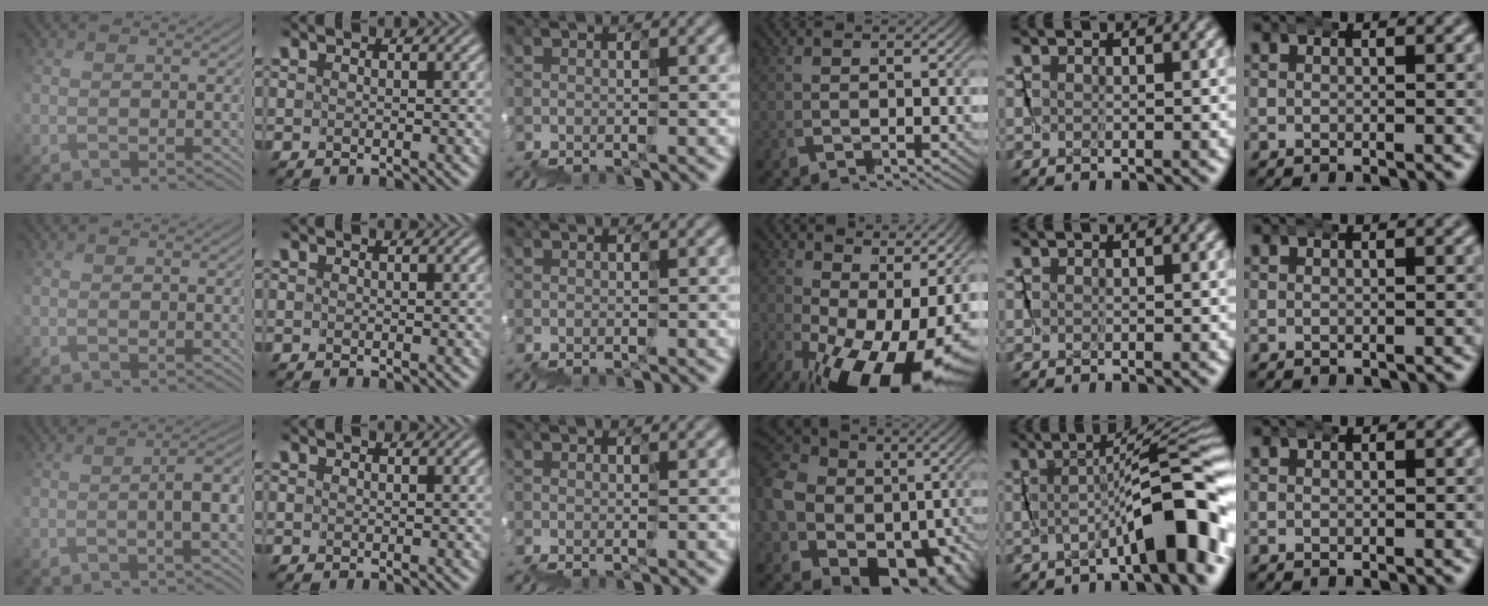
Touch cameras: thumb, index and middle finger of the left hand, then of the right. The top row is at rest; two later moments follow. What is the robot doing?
{"motion": "wrap", "object": "ethernet cable"}